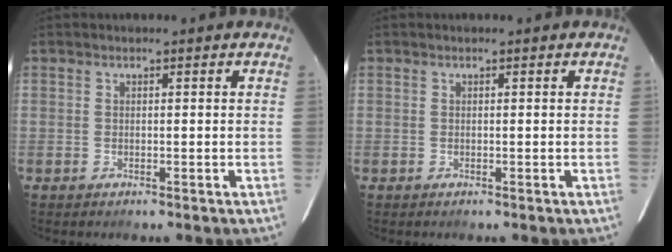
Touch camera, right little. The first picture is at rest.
{"total": 0.0}